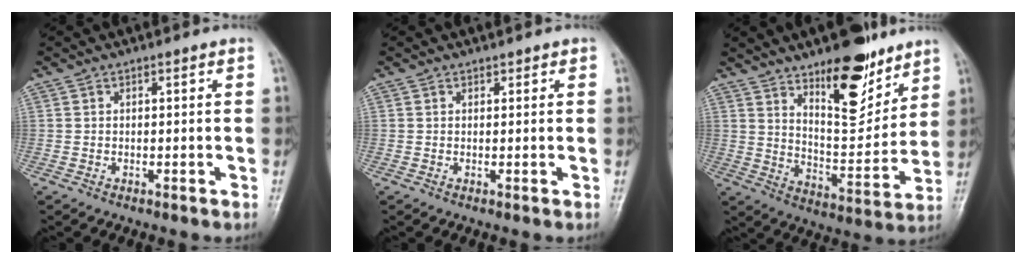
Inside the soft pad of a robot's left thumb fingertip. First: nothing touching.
{"total": 0.9, "force": [0.6, 0.5, 0.2], "torque": [0.006, -0.003, 0.005]}
{"total": 16.1, "force": [10.4, 6.2, 10.6], "torque": [-0.118, -0.079, 0.173]}